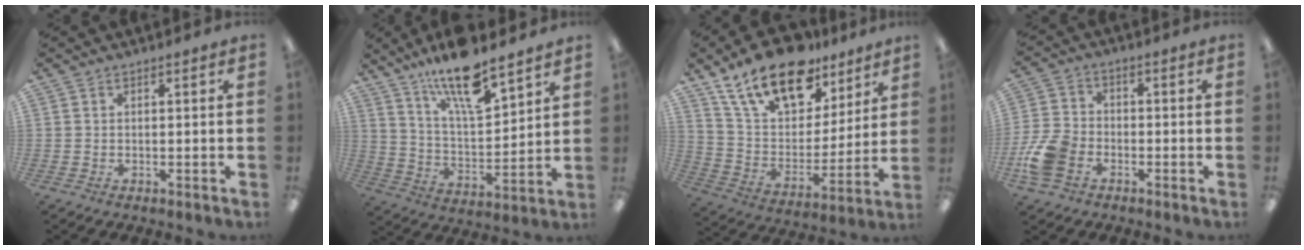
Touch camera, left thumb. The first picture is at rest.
{"total": 16.0, "force": [12.1, 4.6, 9.3], "torque": [-0.162, -0.070, 0.205]}
{"total": 20.5, "force": [14.0, 10.5, 10.8], "torque": [-0.195, -0.072, 0.251]}
{"total": 9.7, "force": [-4.0, 6.8, 5.7], "torque": [-0.122, 0.022, -0.072]}